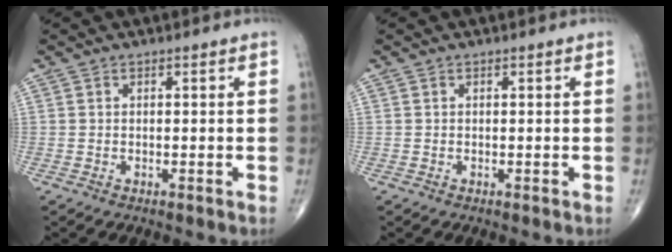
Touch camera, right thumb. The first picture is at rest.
{"total": 0.0}